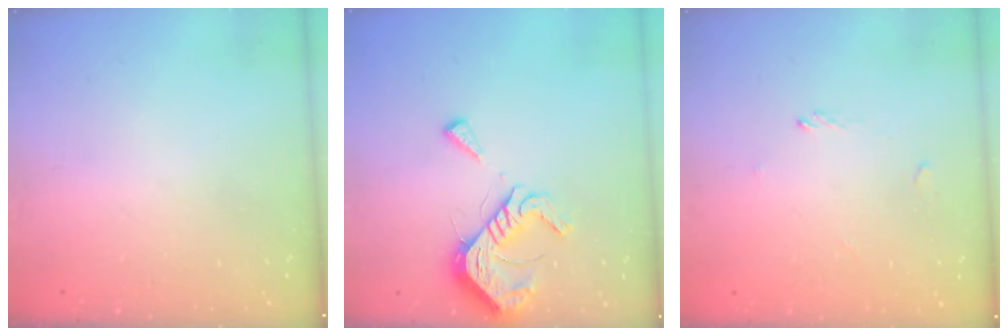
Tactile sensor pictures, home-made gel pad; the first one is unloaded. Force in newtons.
{"total": 12.3, "press": 12.2, "slide": 1.5}
{"total": 0.0}